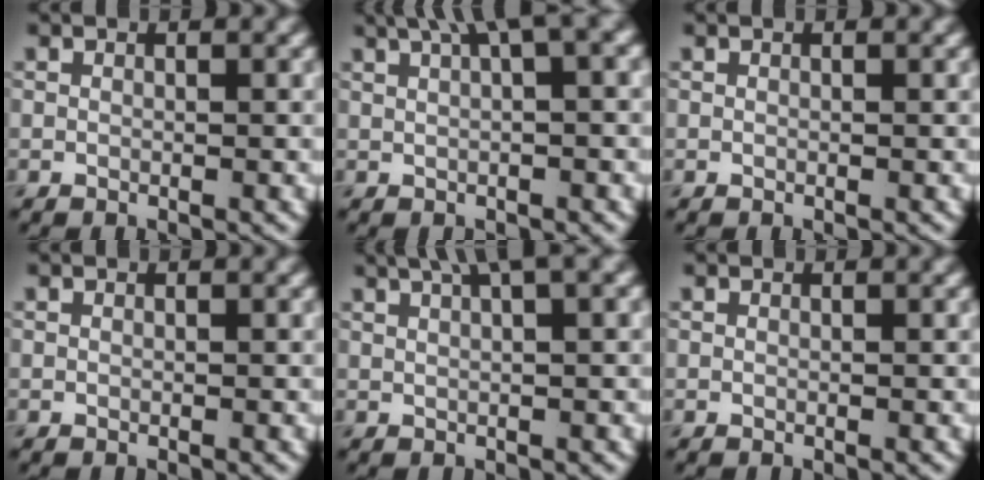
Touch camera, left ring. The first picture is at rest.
{"total": 5.1, "force": [3.0, 1.0, 4.1], "torque": [-0.052, 0.023, 0.049]}
{"total": 0.0}
{"total": 0.0}
{"total": 4.3, "force": [2.8, 0.7, 3.3], "torque": [-0.045, 0.018, 0.044]}
{"total": 0.0}